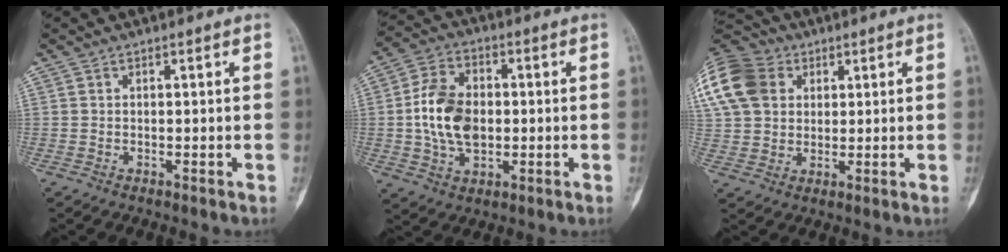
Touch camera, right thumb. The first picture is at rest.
{"total": 12.4, "force": [-0.2, 8.3, 9.3], "torque": [-0.158, 0.011, -0.004]}
{"total": 22.3, "force": [7.6, 17.1, 12.0], "torque": [-0.294, 0.053, 0.147]}